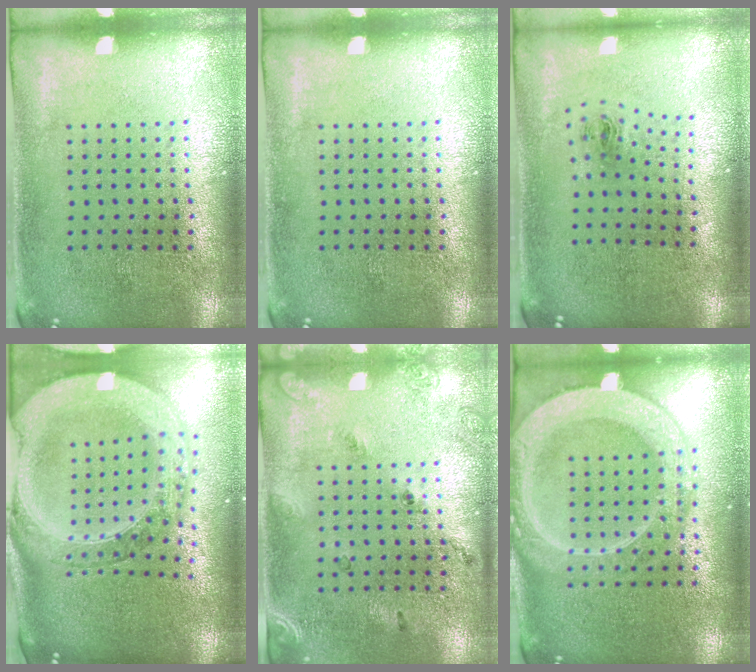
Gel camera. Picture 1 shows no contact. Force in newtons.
{"total": 0.0}
{"total": 1.0, "press": 0.4, "slide": 0.9}
{"total": 3.8, "press": 3.0, "slide": 2.3}
{"total": 1.7, "press": 1.1, "slide": 1.3}
{"total": 3.9, "press": 3.9, "slide": 0.5}